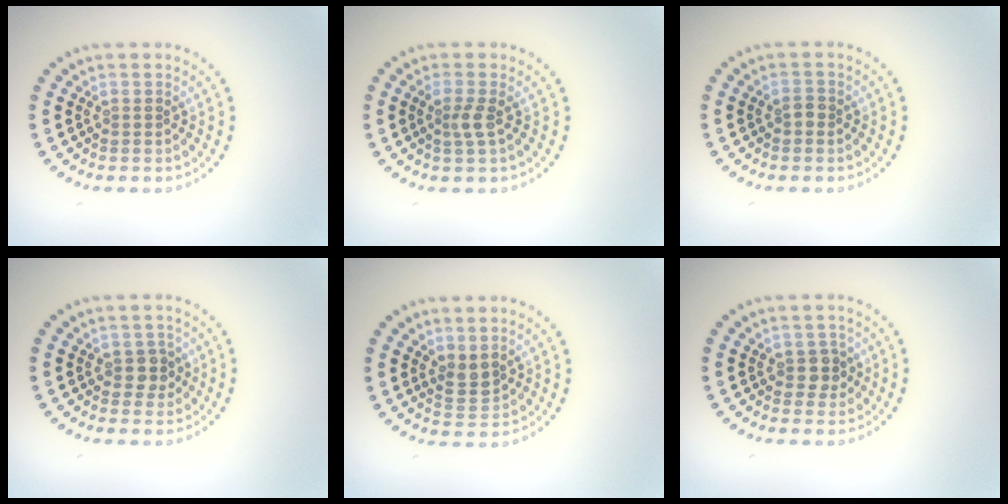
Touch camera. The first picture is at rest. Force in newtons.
{"total": 1.6, "press": 1.2, "slide": 1.0}
{"total": 0.8, "press": 0.8, "slide": 0.1}
{"total": 1.5, "press": 1.4, "slide": 0.5}
{"total": 1.8, "press": 1.6, "slide": 0.8}
{"total": 1.5, "press": 1.4, "slide": 0.5}